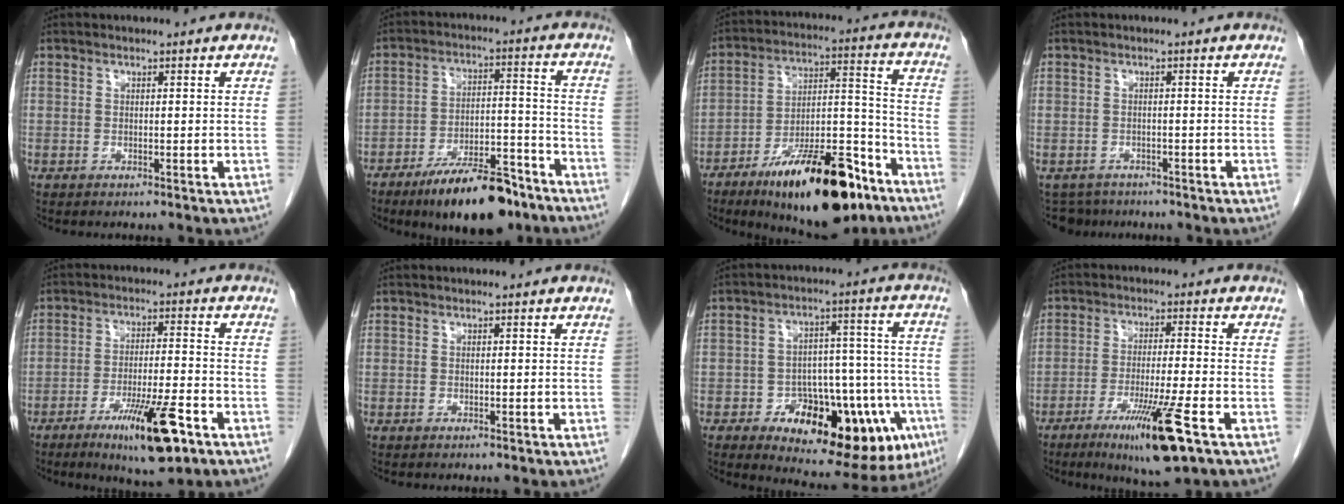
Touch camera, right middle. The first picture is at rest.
{"total": 13.7, "force": [-10.1, 4.0, 8.4], "torque": [-0.123, 0.015, -0.163]}
{"total": 20.9, "force": [-13.6, 5.7, 14.9], "torque": [-0.200, 0.020, -0.216]}
{"total": 3.8, "force": [-3.2, 2.0, -0.3], "torque": [0.006, -0.002, -0.052]}
{"total": 10.9, "force": [-6.0, 1.3, 9.0], "torque": [-0.150, -0.018, -0.095]}
{"total": 0.0}
{"total": 19.8, "force": [-8.9, 8.0, 15.8], "torque": [-0.159, 0.029, -0.108]}
{"total": 10.9, "force": [-5.7, -0.1, 9.3], "torque": [-0.164, -0.030, -0.092]}